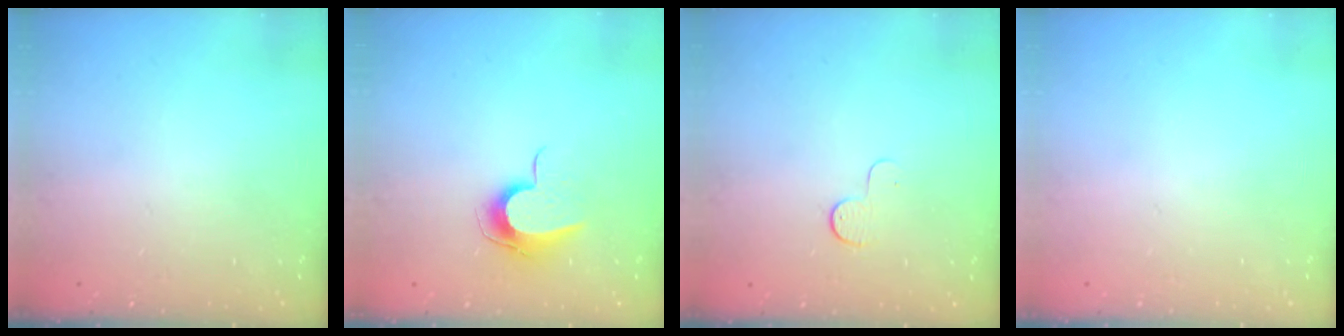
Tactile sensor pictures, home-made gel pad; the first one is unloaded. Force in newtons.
{"total": 9.2, "press": 9.2, "slide": 0.8}
{"total": 4.6, "press": 4.6, "slide": 0.4}
{"total": 0.0}